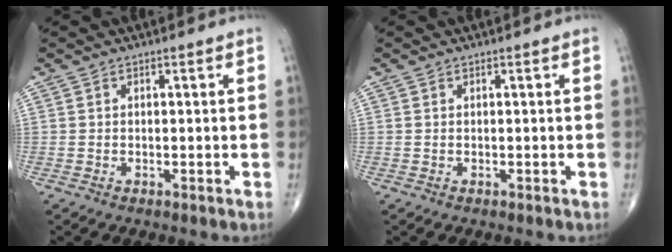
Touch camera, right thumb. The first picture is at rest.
{"total": 0.0}